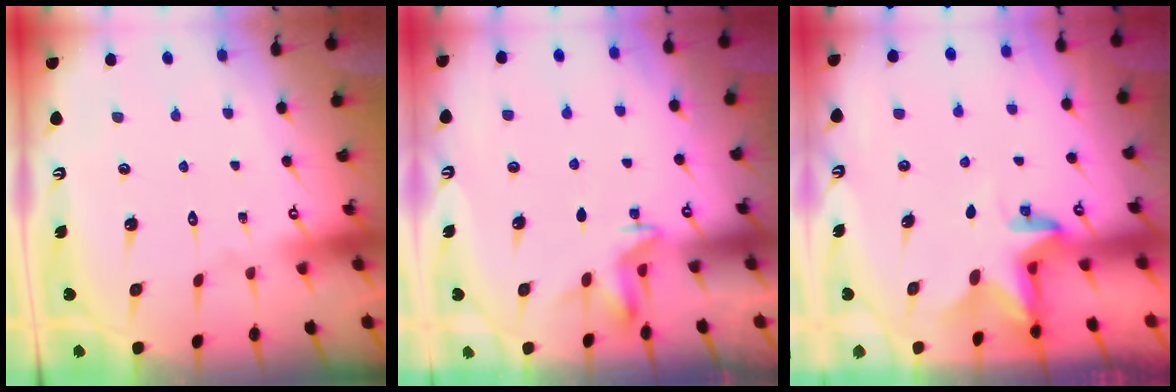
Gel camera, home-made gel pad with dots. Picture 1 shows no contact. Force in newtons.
{"total": 3.0, "press": 2.9, "slide": 0.8}
{"total": 2.9, "press": 2.9, "slide": 0.2}